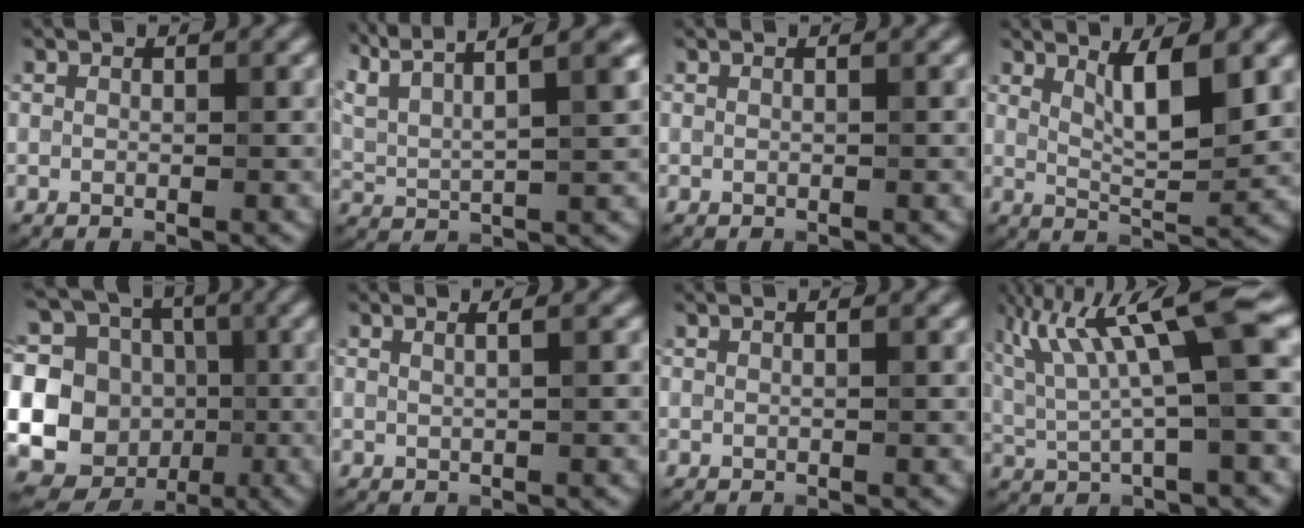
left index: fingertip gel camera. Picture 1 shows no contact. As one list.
[{"total": 10.6, "force": [7.7, 2.9, 6.6], "torque": [-0.130, 0.033, 0.100]}, {"total": 0.0}, {"total": 4.9, "force": [2.2, 1.2, 4.2], "torque": [-0.074, -0.009, 0.041]}, {"total": 18.9, "force": [-1.1, 17.8, 6.3], "torque": [-0.143, 0.018, -0.055]}, {"total": 2.7, "force": [1.4, 1.2, 2.0], "torque": [-0.004, 0.007, -0.010]}, {"total": 1.2, "force": [0.7, 0.4, 0.8], "torque": [-0.007, 0.000, 0.002]}, {"total": 9.4, "force": [3.2, 1.5, 8.7], "torque": [-0.161, 0.016, 0.061]}]